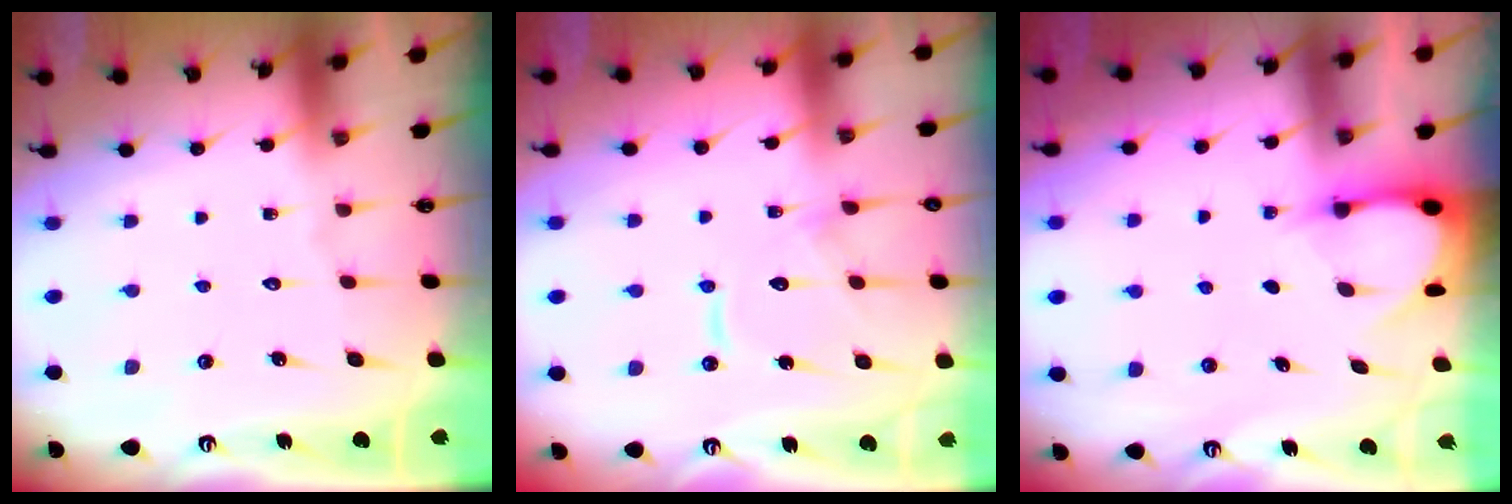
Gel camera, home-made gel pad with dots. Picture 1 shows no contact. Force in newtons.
{"total": 11.5, "press": 11.4, "slide": 1.0}
{"total": 3.2, "press": 3.2, "slide": 0.3}